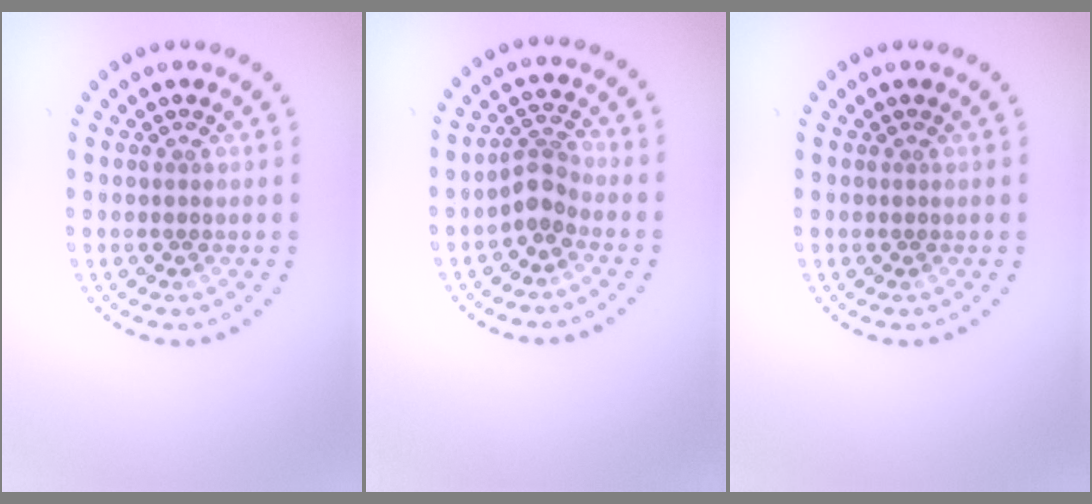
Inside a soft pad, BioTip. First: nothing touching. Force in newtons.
{"total": 2.4, "press": 1.9, "slide": 1.6}
{"total": 0.0}